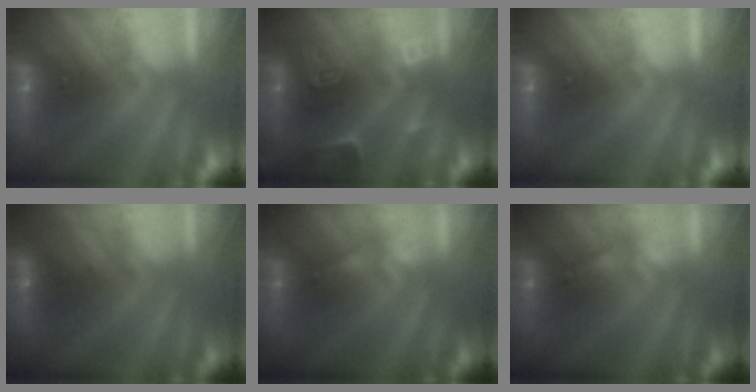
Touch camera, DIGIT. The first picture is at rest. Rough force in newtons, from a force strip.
{"total": 2.6}
{"total": 0.0}
{"total": 1.7}
{"total": 2.4}
{"total": 2.4}